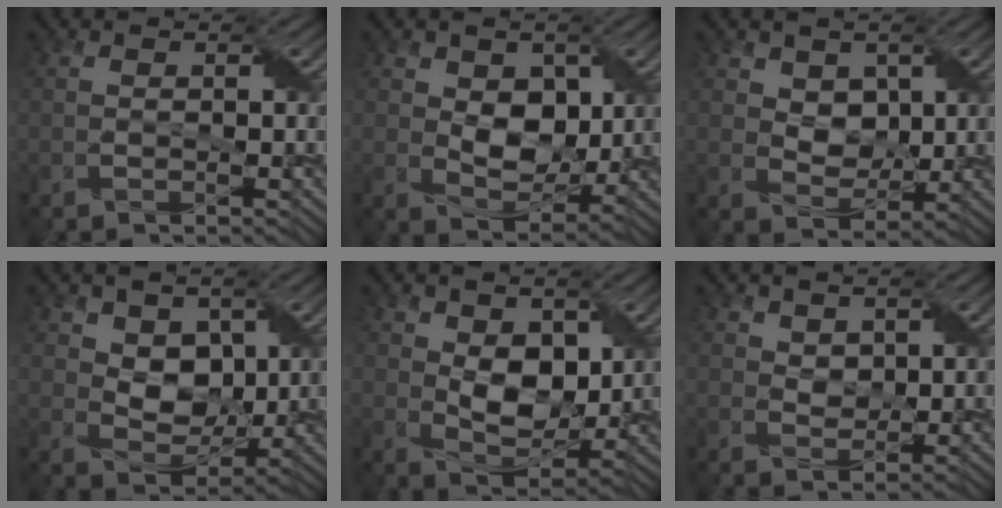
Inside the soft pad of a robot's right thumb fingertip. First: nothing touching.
{"total": 6.6, "force": [1.3, 4.7, 4.5], "torque": [-0.091, -0.006, 0.019]}
{"total": 4.5, "force": [1.6, 3.4, 2.4], "torque": [-0.061, -0.010, 0.019]}
{"total": 6.1, "force": [1.9, 4.5, 3.6], "torque": [-0.083, -0.012, 0.028]}
{"total": 7.3, "force": [1.5, 4.8, 5.2], "torque": [-0.111, -0.010, 0.026]}
{"total": 2.3, "force": [1.3, 1.6, 0.9], "torque": [-0.029, -0.003, 0.023]}